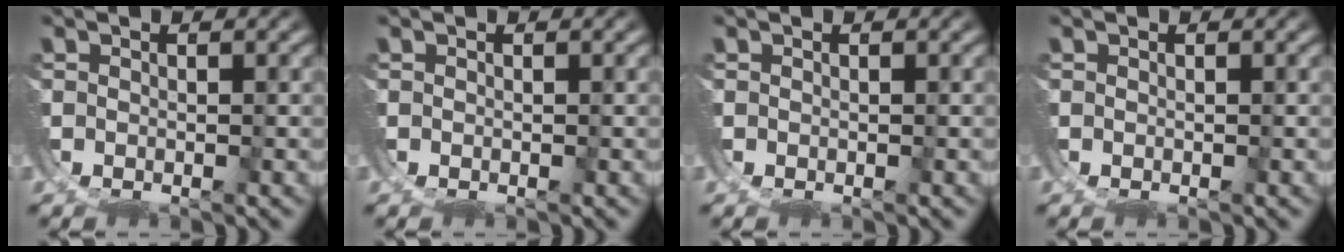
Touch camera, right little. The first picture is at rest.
{"total": 0.0}
{"total": 0.0}
{"total": 0.0}